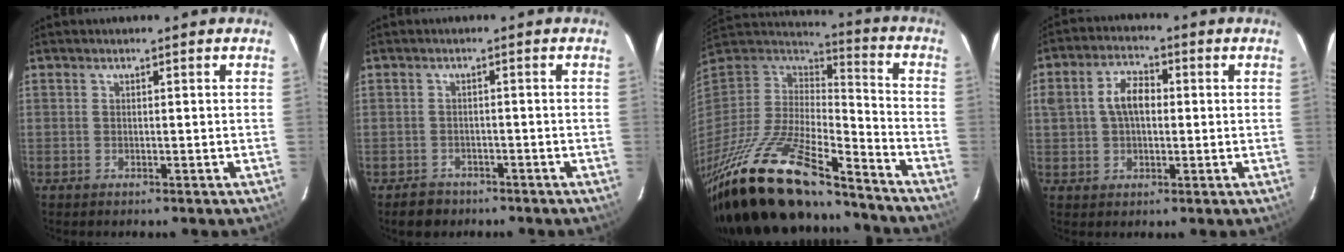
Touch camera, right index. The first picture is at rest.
{"total": 3.7, "force": [-2.6, 2.7, 0.5], "torque": [-0.015, 0.010, -0.037]}
{"total": 30.5, "force": [-22.8, 8.5, 18.2], "torque": [-0.348, -0.050, -0.384]}
{"total": 6.8, "force": [0.7, 4.4, 5.2], "torque": [-0.094, 0.019, 0.015]}